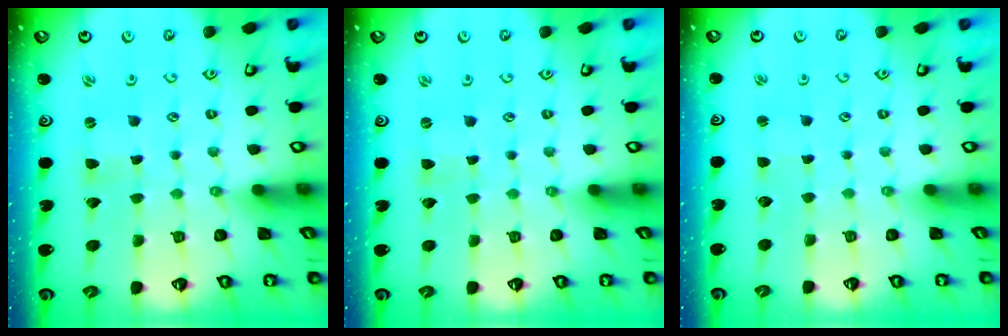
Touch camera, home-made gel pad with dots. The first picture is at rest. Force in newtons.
{"total": 0.0}
{"total": 0.6, "press": 0.6, "slide": 0.0}